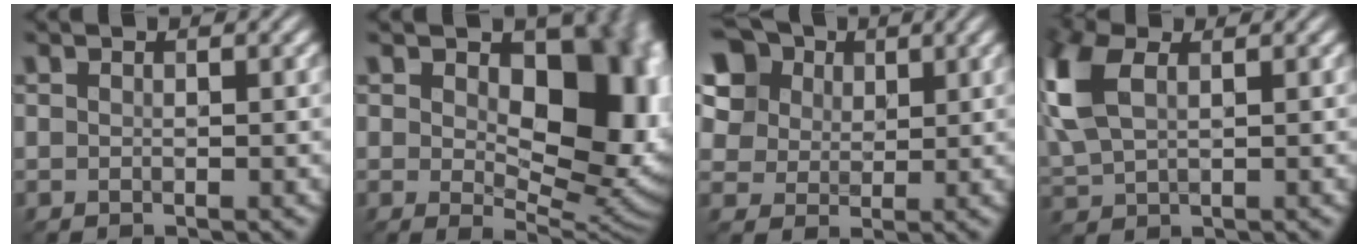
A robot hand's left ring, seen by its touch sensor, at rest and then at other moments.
{"total": 14.3, "force": [1.9, 8.9, 11.0], "torque": [-0.115, -0.017, 0.046]}
{"total": 10.7, "force": [5.5, 8.0, 4.4], "torque": [-0.123, 0.024, 0.091]}
{"total": 6.8, "force": [2.2, 3.7, 5.2], "torque": [-0.161, 0.013, 0.045]}